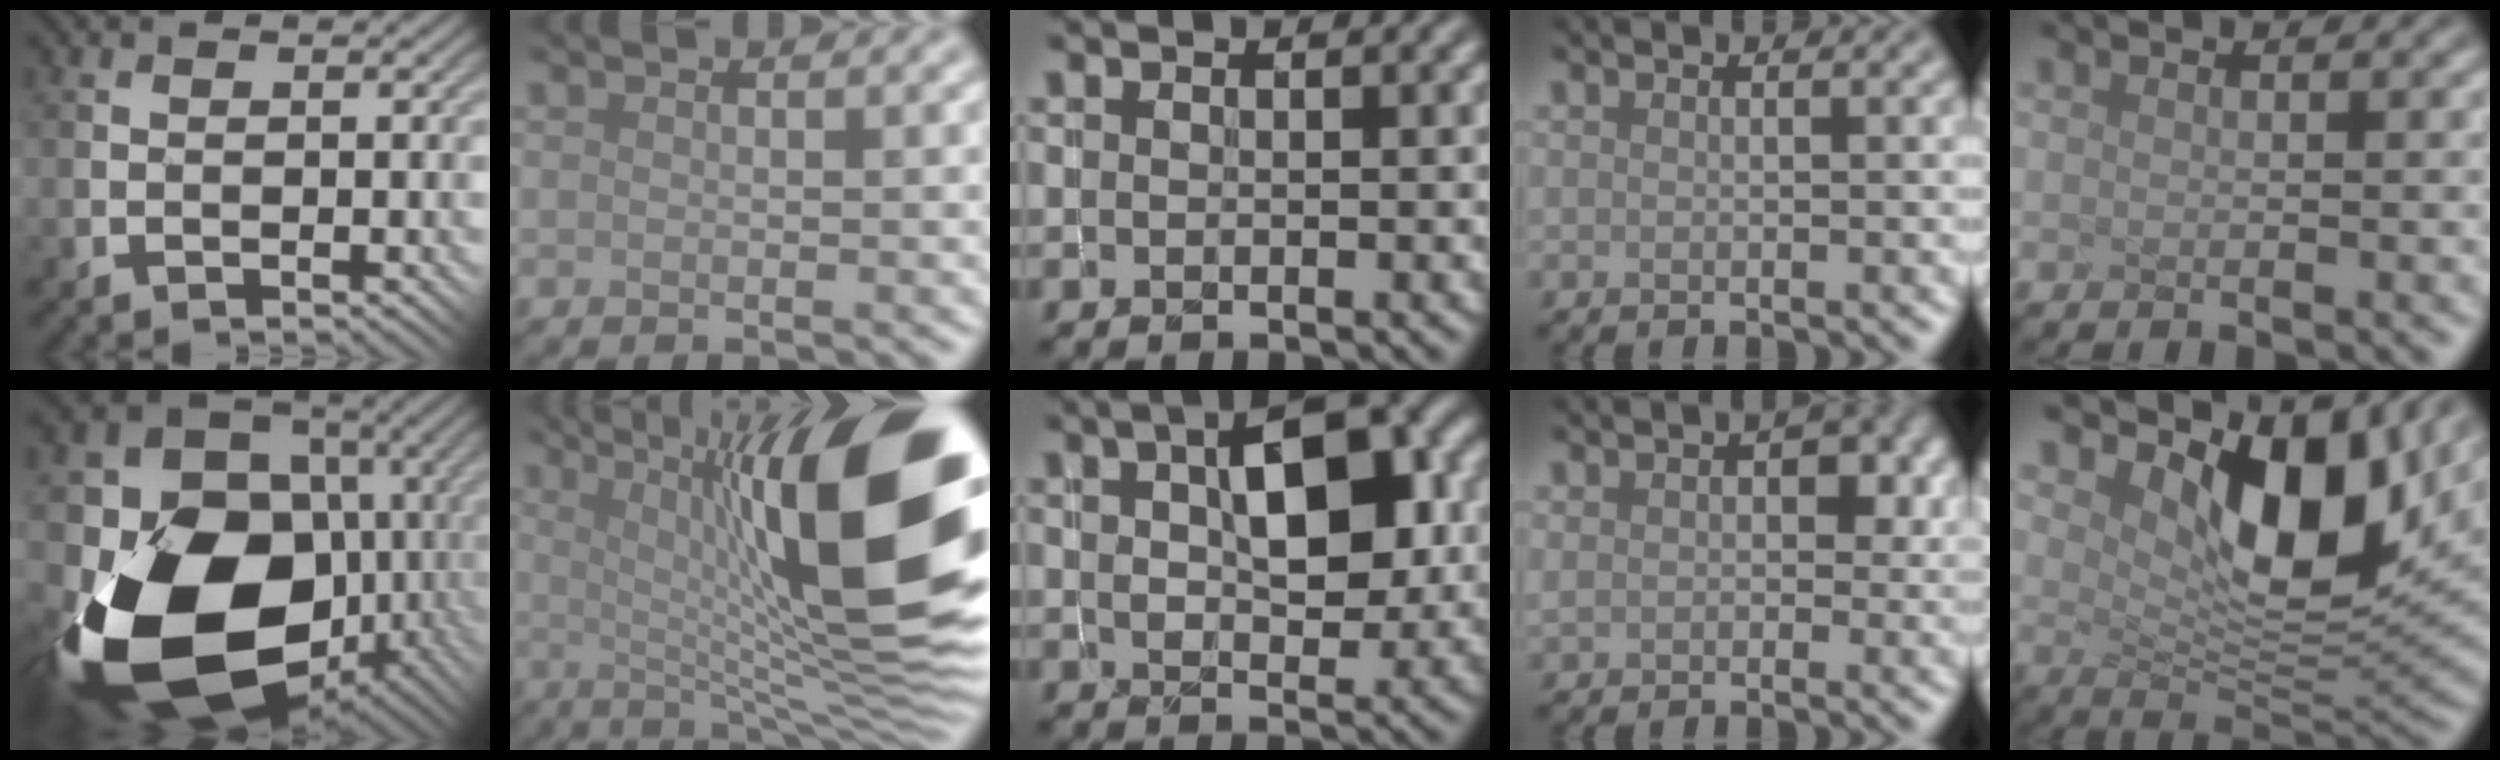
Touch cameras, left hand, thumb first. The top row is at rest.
{"thumb": {"total": 20.6, "force": [-5.7, 15.8, 12.0], "torque": [-0.299, -0.048, -0.082]}, "index": {"total": 17.6, "force": [3.3, 4.4, 16.7], "torque": [-0.238, 0.011, 0.057]}, "middle": {"total": 8.0, "force": [2.1, 3.9, 6.7], "torque": [-0.099, 0.015, 0.030]}, "ring": {"total": 3.2, "force": [0.5, 2.2, 2.3], "torque": [-0.043, 0.002, 0.012]}, "little": {"total": 8.2, "force": [2.9, 4.1, 6.4], "torque": [-0.124, -0.019, 0.080]}}